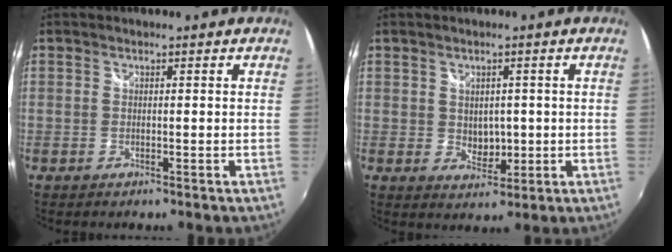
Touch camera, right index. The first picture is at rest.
{"total": 4.0, "force": [0.2, 3.3, 2.3], "torque": [-0.031, -0.004, 0.010]}